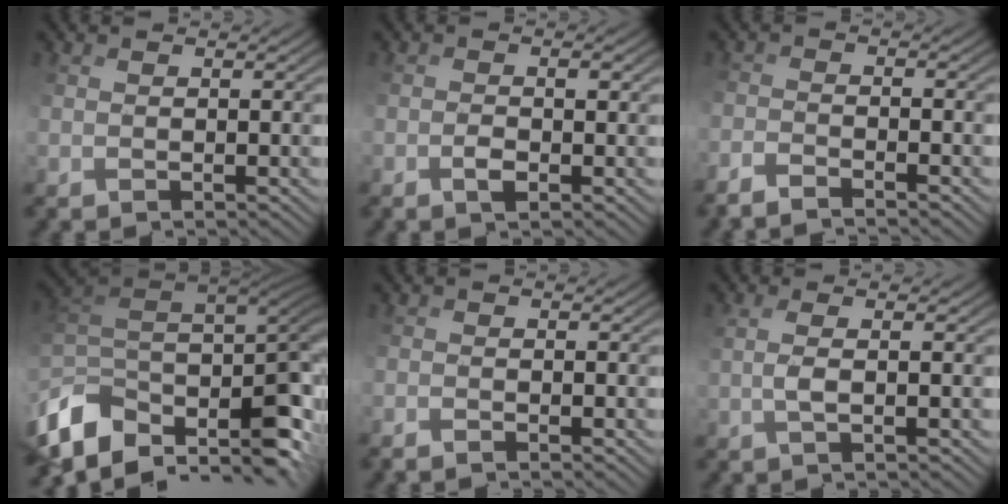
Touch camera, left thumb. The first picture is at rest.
{"total": 1.8, "force": [-0.1, 0.5, 1.7], "torque": [-0.029, 0.006, -0.001]}
{"total": 3.5, "force": [-3.2, -0.2, 1.3], "torque": [-0.028, -0.003, -0.065]}
{"total": 12.6, "force": [-0.9, 7.9, 9.8], "torque": [-0.227, -0.005, 0.006]}
{"total": 1.6, "force": [-1.4, -0.1, 0.6], "torque": [-0.009, -0.003, -0.028]}
{"total": 1.6, "force": [0.9, -1.1, 0.9], "torque": [-0.009, 0.014, 0.016]}